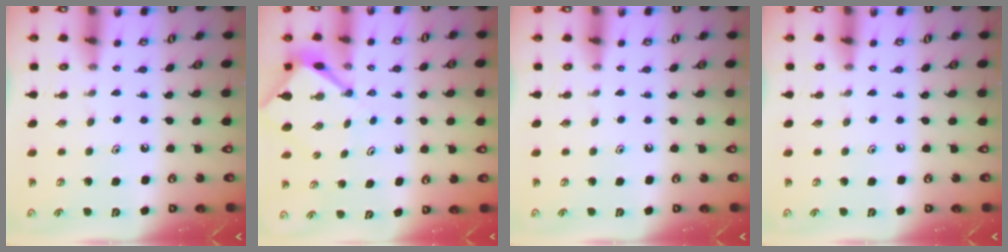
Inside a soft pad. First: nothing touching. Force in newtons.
{"total": 5.7, "press": 5.7, "slide": 0.4}
{"total": 0.0}
{"total": 0.0}